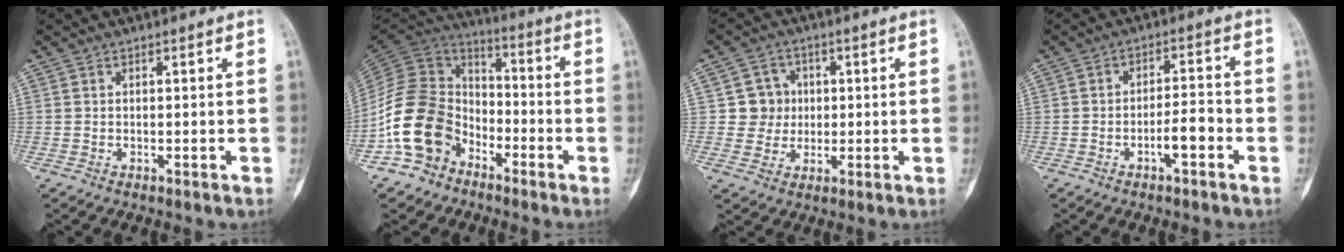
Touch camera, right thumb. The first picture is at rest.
{"total": 15.8, "force": [-7.6, 11.7, 7.3], "torque": [-0.119, 0.073, -0.153]}
{"total": 6.0, "force": [0.7, 5.9, 0.7], "torque": [0.028, 0.009, 0.007]}
{"total": 5.1, "force": [-2.2, 1.5, 4.3], "torque": [-0.066, 0.024, -0.038]}